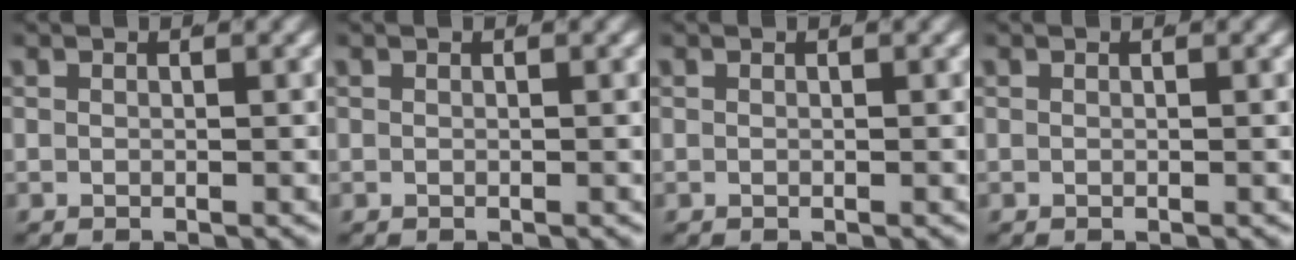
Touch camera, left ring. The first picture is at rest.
{"total": 0.0}
{"total": 0.0}
{"total": 0.0}